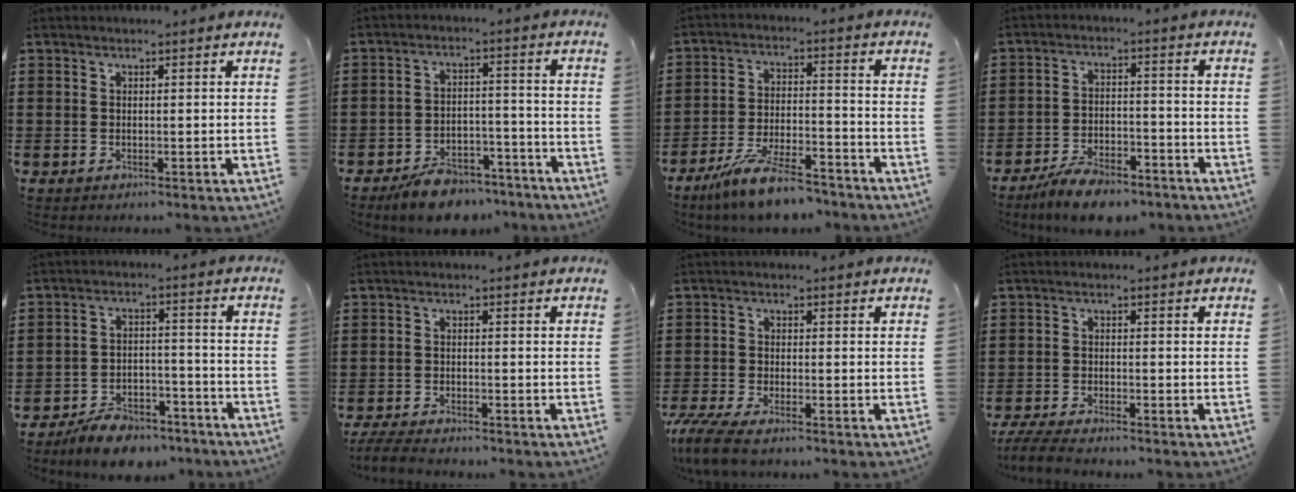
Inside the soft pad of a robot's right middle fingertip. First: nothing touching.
{"total": 6.7, "force": [-6.2, 2.0, 1.8], "torque": [-0.028, 0.021, -0.116]}
{"total": 9.4, "force": [-8.1, 1.2, 4.6], "torque": [-0.095, 0.009, -0.155]}
{"total": 6.3, "force": [-5.6, 1.3, 2.4], "torque": [-0.049, 0.005, -0.108]}
{"total": 7.1, "force": [-6.6, 1.8, 1.8], "torque": [-0.027, 0.020, -0.126]}
{"total": 3.5, "force": [-3.4, 0.4, 0.9], "torque": [-0.022, -0.003, -0.070]}
{"total": 4.7, "force": [-4.1, 0.7, 2.2], "torque": [-0.065, -0.013, -0.084]}
{"total": 4.0, "force": [-3.8, 0.3, 1.2], "torque": [-0.035, -0.009, -0.078]}